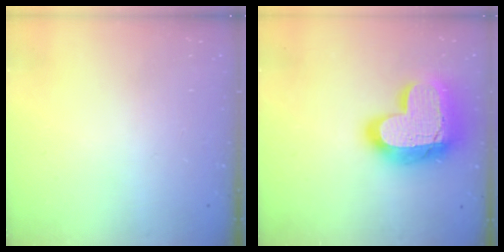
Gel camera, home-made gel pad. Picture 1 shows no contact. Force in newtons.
{"total": 23.6, "press": 23.5, "slide": 2.0}